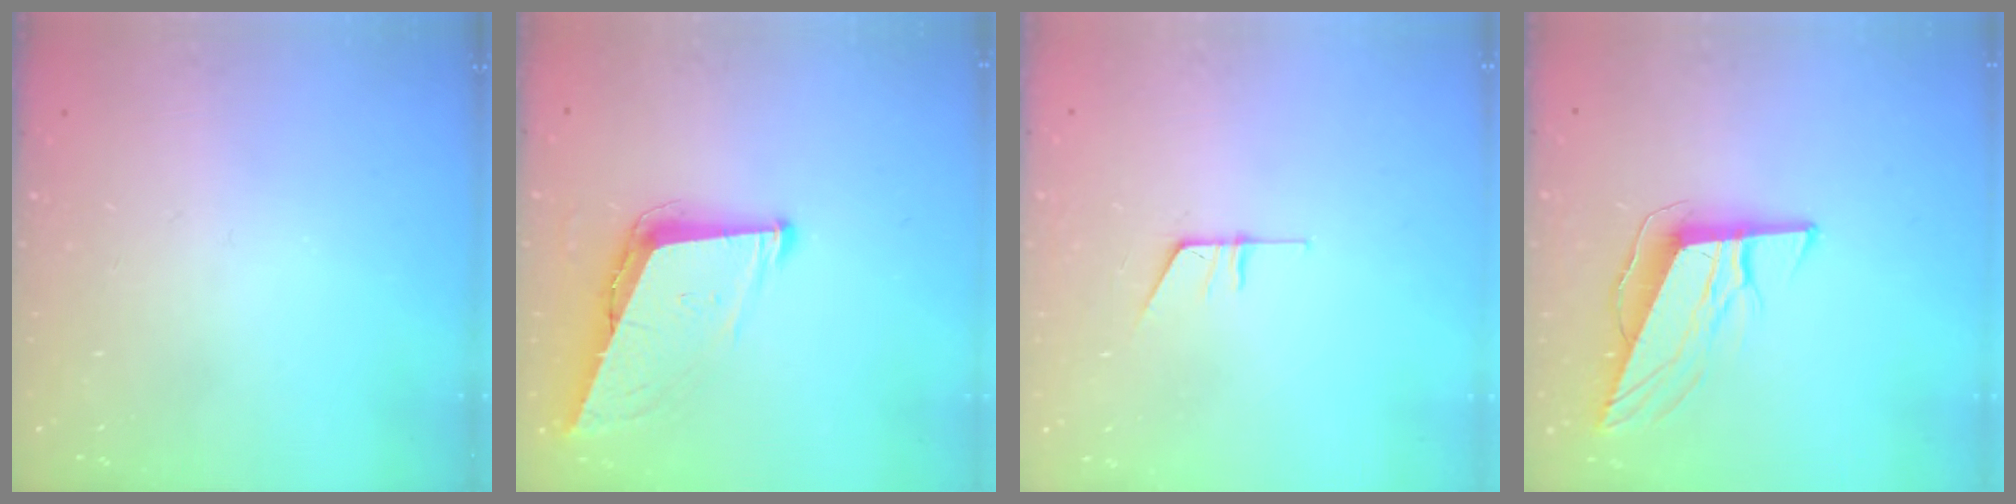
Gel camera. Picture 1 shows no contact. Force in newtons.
{"total": 9.0, "press": 8.6, "slide": 2.6}
{"total": 5.4, "press": 5.4, "slide": 0.5}
{"total": 10.7, "press": 10.3, "slide": 2.6}